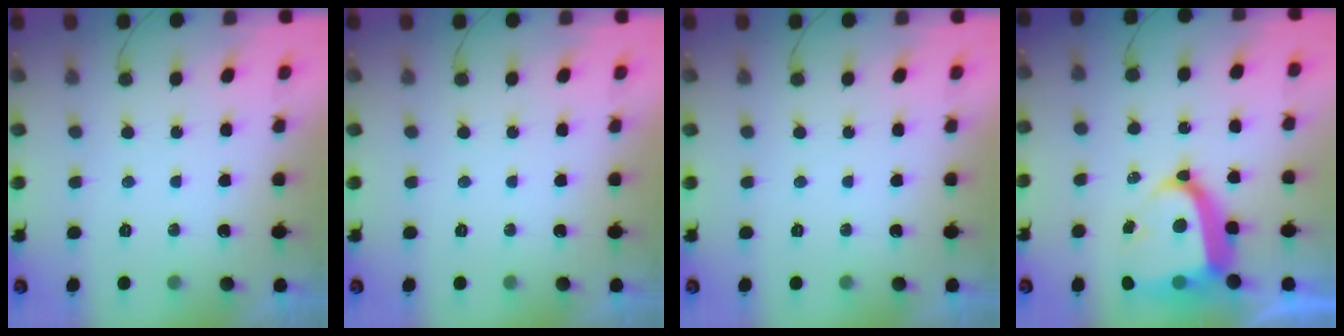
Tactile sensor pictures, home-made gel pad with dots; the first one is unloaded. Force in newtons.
{"total": 0.0}
{"total": 0.0}
{"total": 14.4, "press": 14.3, "slide": 1.6}